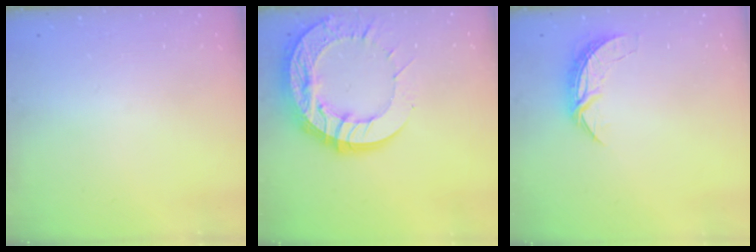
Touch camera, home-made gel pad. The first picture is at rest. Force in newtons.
{"total": 20.5, "press": 20.4, "slide": 1.7}
{"total": 6.5, "press": 6.5, "slide": 0.4}